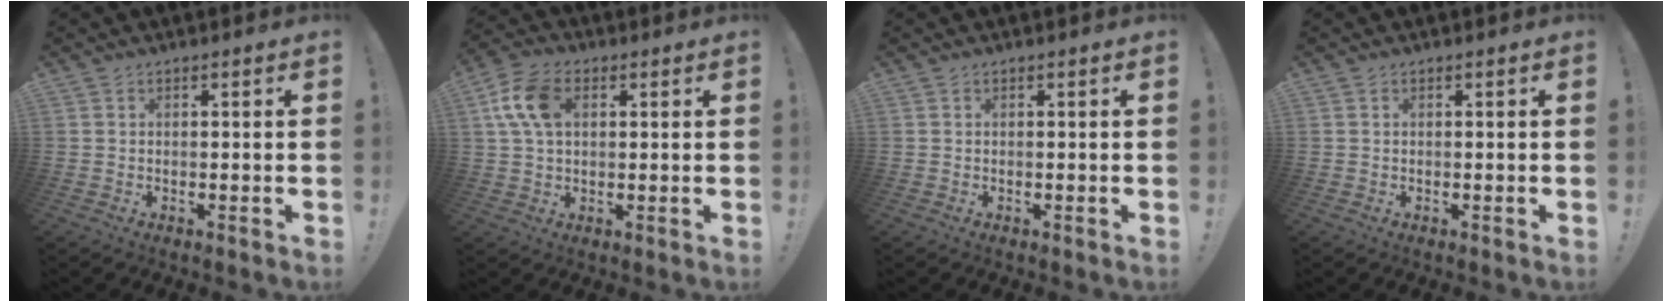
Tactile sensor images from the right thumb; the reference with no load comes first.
{"total": 11.4, "force": [2.9, 7.3, 8.2], "torque": [-0.162, 0.010, 0.056]}
{"total": 0.0}
{"total": 0.0}